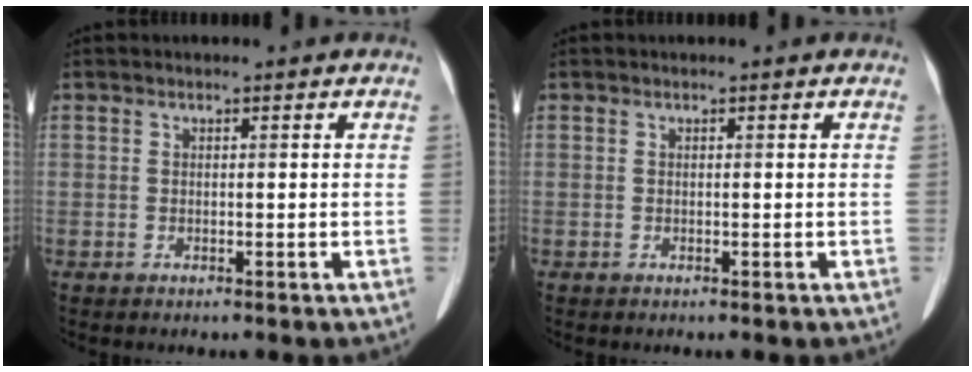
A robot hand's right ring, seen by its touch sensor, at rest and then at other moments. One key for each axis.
{"total": 0.0}